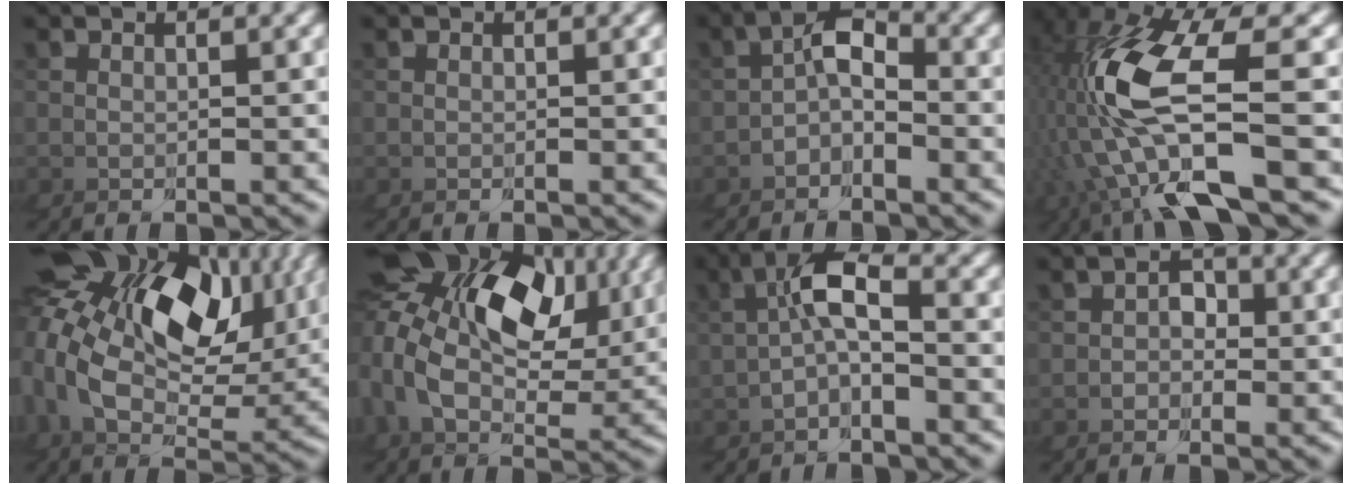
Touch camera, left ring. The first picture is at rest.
{"total": 0.0}
{"total": 4.6, "force": [-1.9, 3.9, 1.4], "torque": [-0.056, -0.020, -0.033]}
{"total": 6.4, "force": [-0.9, 2.4, 5.9], "torque": [-0.187, 0.005, -0.010]}
{"total": 13.6, "force": [2.7, 9.1, 9.7], "torque": [-0.152, 0.030, 0.019]}
{"total": 11.3, "force": [2.6, 8.6, 7.0], "torque": [-0.125, 0.012, 0.021]}
{"total": 4.2, "force": [-0.7, 3.1, 2.7], "torque": [-0.078, -0.003, -0.016]}
{"total": 3.4, "force": [-0.1, 3.4, 0.0], "torque": [-0.026, -0.018, -0.002]}